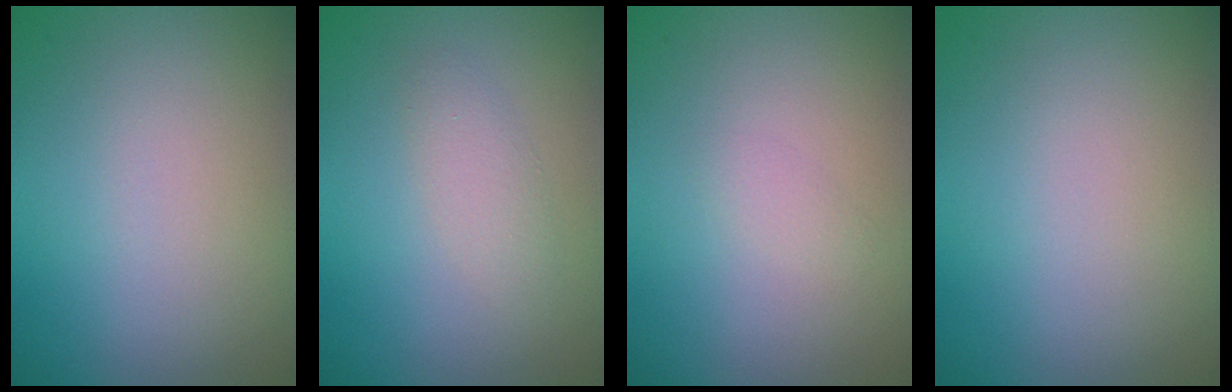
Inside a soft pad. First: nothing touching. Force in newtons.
{"total": 1.6, "press": 1.6, "slide": 0.0}
{"total": 0.8, "press": 0.8, "slide": 0.0}
{"total": 0.0}